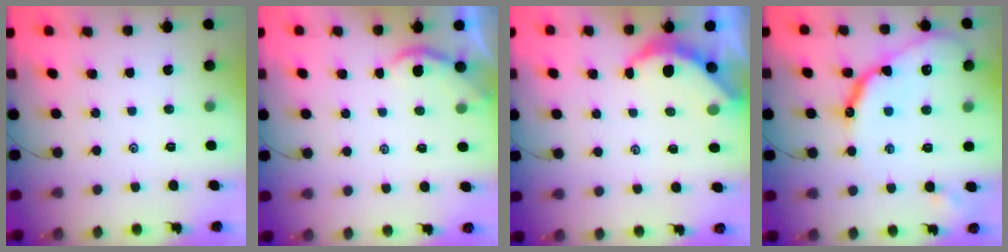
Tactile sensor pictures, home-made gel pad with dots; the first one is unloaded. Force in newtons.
{"total": 1.7, "press": 1.7, "slide": 0.3}
{"total": 5.4, "press": 5.4, "slide": 0.4}
{"total": 14.9, "press": 14.9, "slide": 0.6}